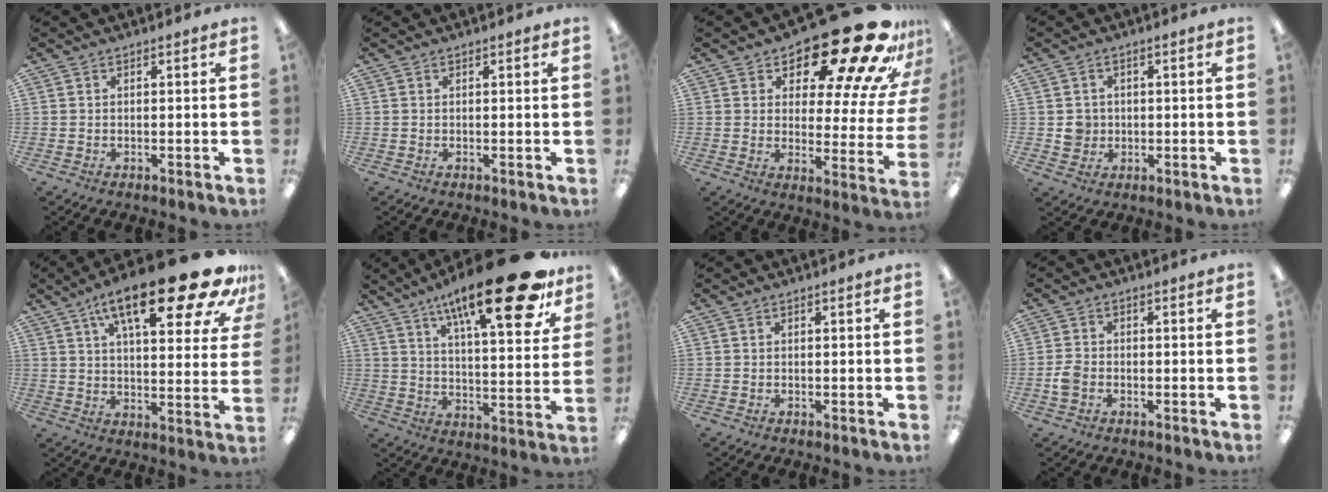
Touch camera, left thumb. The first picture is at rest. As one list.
[{"total": 0.6, "force": [0.3, 0.2, 0.5], "torque": [-0.011, 0.003, 0.004]}, {"total": 24.1, "force": [16.7, 8.6, 15.2], "torque": [-0.199, -0.117, 0.273]}, {"total": 3.9, "force": [0.0, 3.9, 0.8], "torque": [-0.003, 0.002, -0.003]}, {"total": 24.7, "force": [14.1, 7.7, 18.8], "torque": [-0.268, -0.078, 0.216]}, {"total": 25.0, "force": [15.9, 7.1, 17.9], "torque": [-0.271, -0.090, 0.251]}, {"total": 0.0}, {"total": 3.5, "force": [-1.4, 2.5, 2.1], "torque": [-0.041, 0.007, -0.026]}]